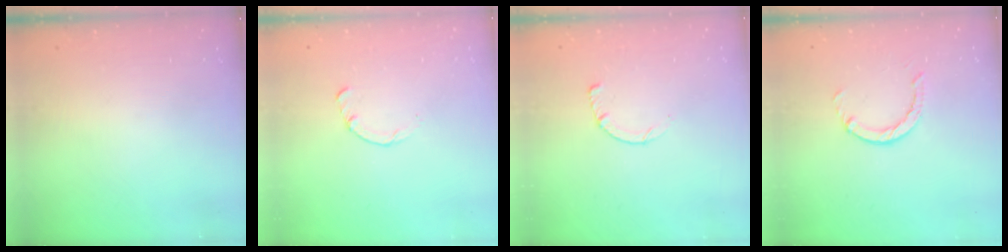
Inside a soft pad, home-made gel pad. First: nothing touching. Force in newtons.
{"total": 2.2, "press": 2.2, "slide": 0.3}
{"total": 3.0, "press": 3.0, "slide": 0.3}
{"total": 2.4, "press": 2.4, "slide": 0.4}